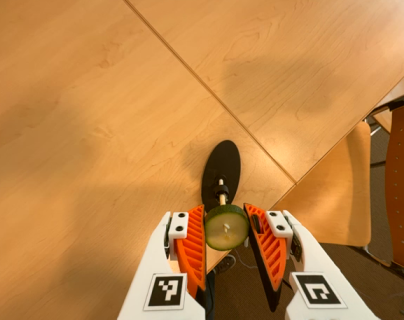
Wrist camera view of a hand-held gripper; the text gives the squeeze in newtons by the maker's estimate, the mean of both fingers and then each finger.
{"total": 8.4, "left": 8.5, "right": 8.3}